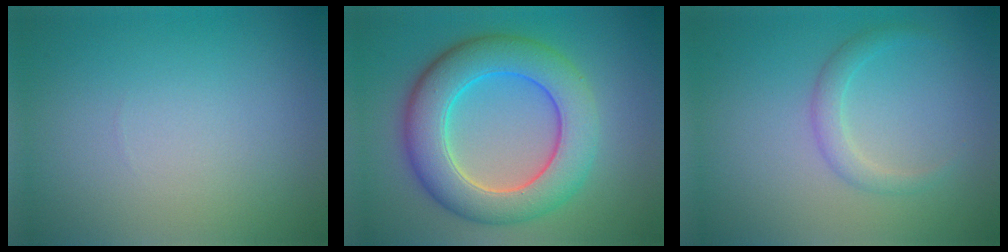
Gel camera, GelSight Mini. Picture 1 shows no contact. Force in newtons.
{"total": 8.9, "press": 8.9, "slide": 0.2}
{"total": 1.7, "press": 1.7, "slide": 0.1}